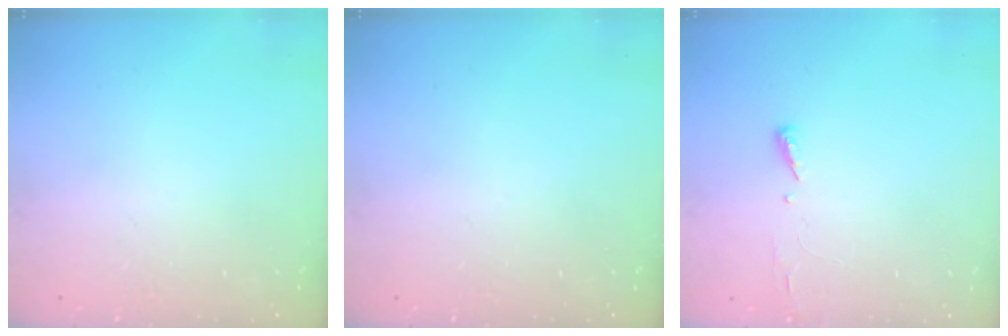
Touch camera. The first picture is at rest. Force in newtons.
{"total": 0.0}
{"total": 2.9, "press": 2.9, "slide": 0.4}